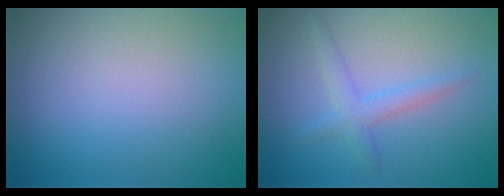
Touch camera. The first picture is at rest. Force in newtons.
{"total": 2.2, "press": 2.2, "slide": 0.2}